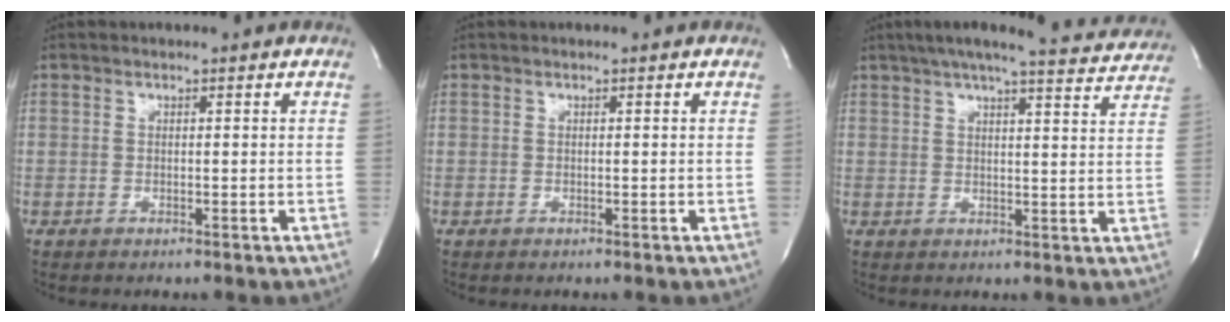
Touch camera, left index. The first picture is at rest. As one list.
[{"total": 0.0}, {"total": 19.1, "force": [17.3, 1.9, 7.9], "torque": [-0.121, 0.005, 0.210]}]